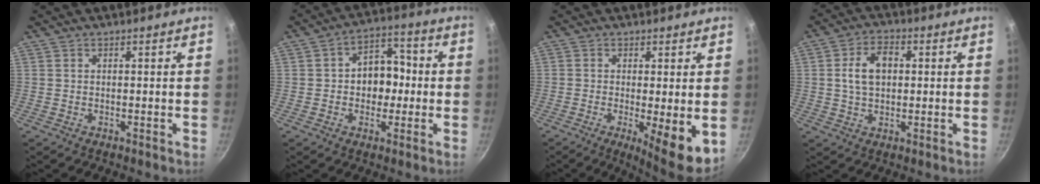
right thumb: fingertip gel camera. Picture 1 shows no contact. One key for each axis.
{"total": 9.7, "fx": -0.4, "fy": 7.4, "fz": 6.3, "tx": -0.034, "ty": 0.023, "tz": -0.016}
{"total": 8.6, "fx": -1.2, "fy": 1.7, "fz": 8.3, "tx": -0.118, "ty": -0.017, "tz": -0.013}
{"total": 7.8, "fx": 1.0, "fy": 5.2, "fz": 5.8, "tx": -0.085, "ty": 0.013, "tz": 0.013}